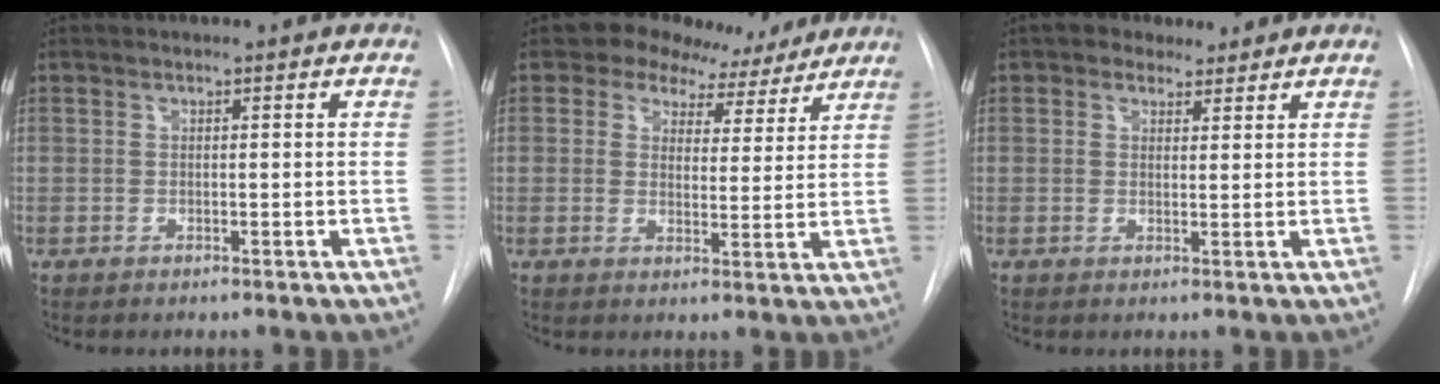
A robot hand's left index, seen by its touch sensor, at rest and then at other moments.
{"total": 8.2, "force": [6.3, 5.0, 1.5], "torque": [-0.008, 0.012, 0.075]}
{"total": 3.6, "force": [2.5, 2.4, 1.0], "torque": [-0.015, 0.011, 0.037]}